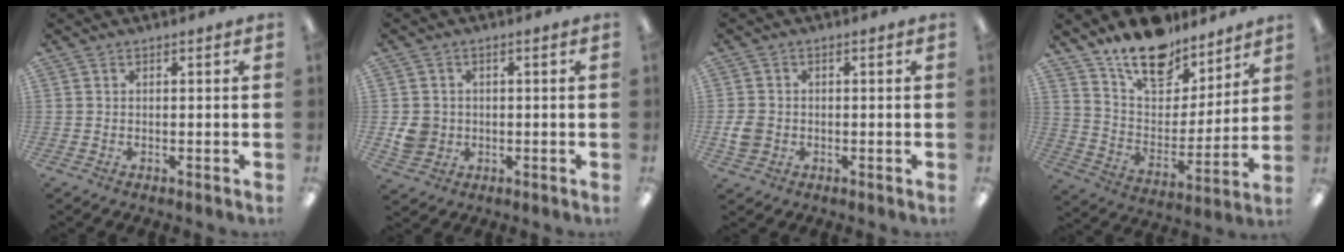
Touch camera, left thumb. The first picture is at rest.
{"total": 5.2, "force": [-0.3, 4.9, 1.8], "torque": [-0.027, 0.004, -0.003]}
{"total": 4.0, "force": [-0.6, 3.4, 2.0], "torque": [-0.030, 0.002, -0.012]}
{"total": 16.2, "force": [13.3, 7.5, 5.4], "torque": [-0.096, -0.097, 0.241]}